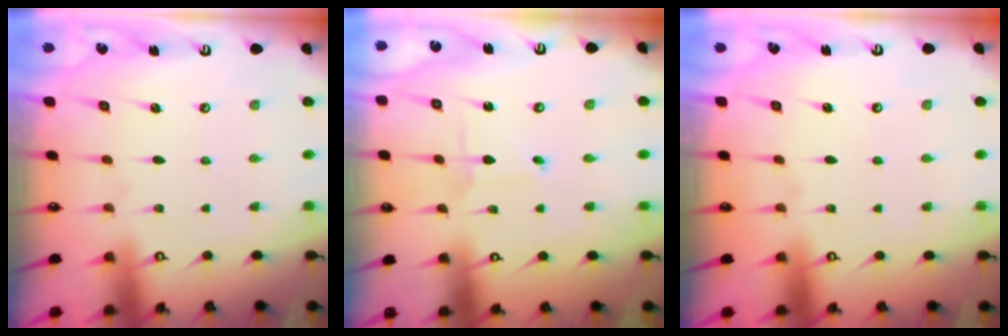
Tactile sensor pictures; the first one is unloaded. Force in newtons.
{"total": 2.0, "press": 2.0, "slide": 0.2}
{"total": 0.0}